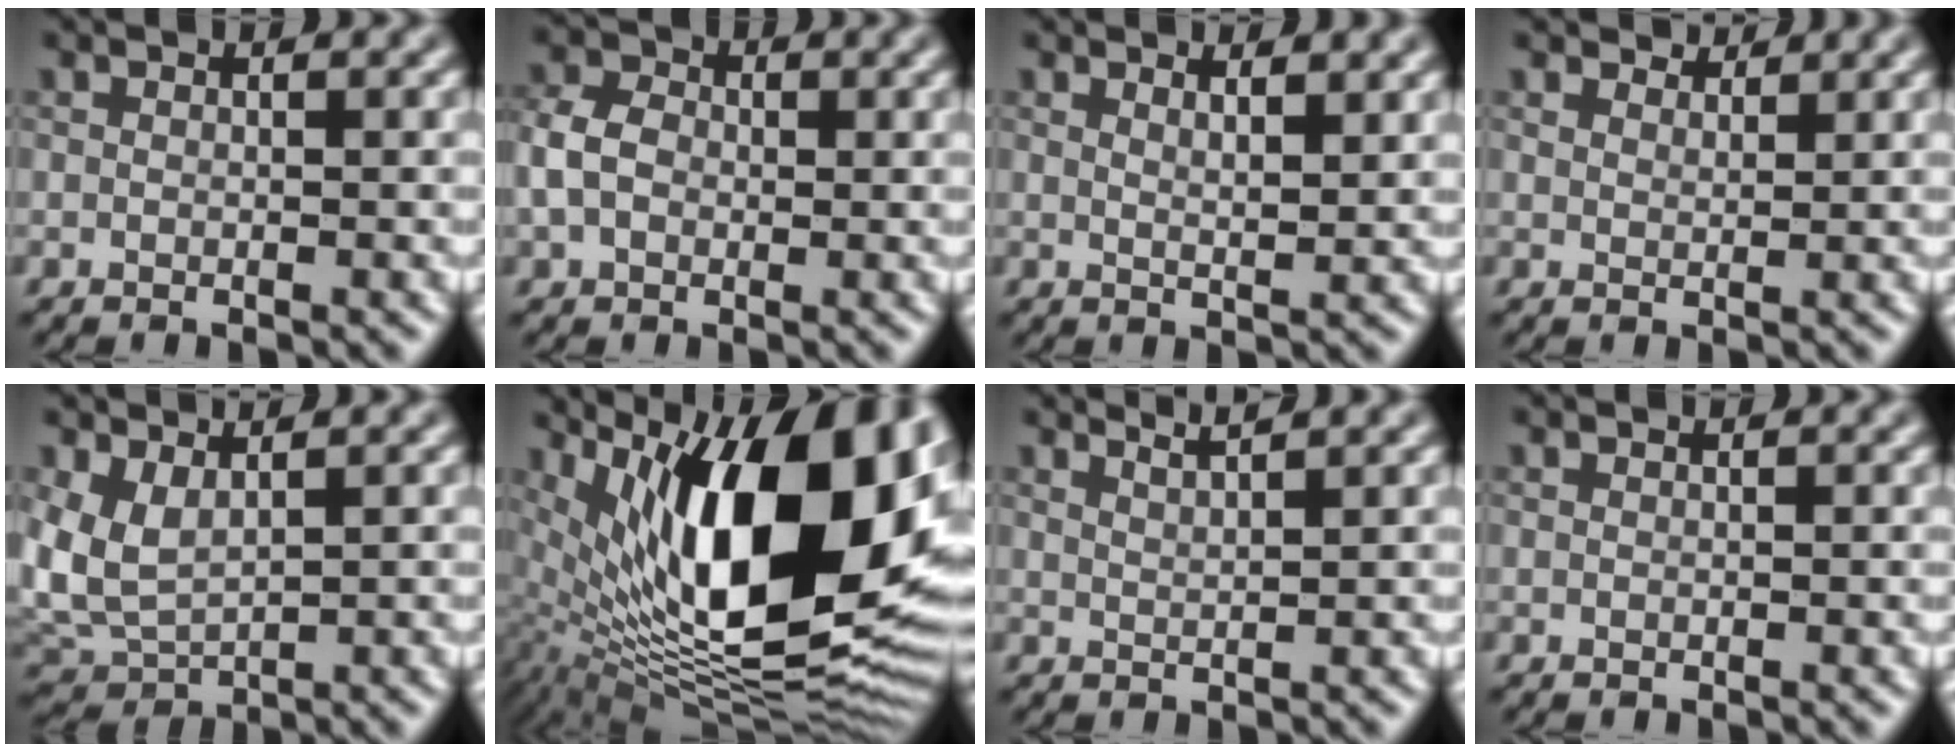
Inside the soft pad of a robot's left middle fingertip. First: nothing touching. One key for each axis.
{"total": 3.1, "fx": -0.2, "fy": 2.5, "fz": 1.8, "tx": -0.057, "ty": 0.003, "tz": -0.009}
{"total": 2.6, "fx": 1.7, "fy": 0.8, "fz": 1.8, "tx": -0.016, "ty": 0.005, "tz": 0.014}
{"total": 2.5, "fx": 2.5, "fy": 0.4, "fz": 0.1, "tx": -0.016, "ty": -0.003, "tz": 0.042}
{"total": 3.2, "fx": 1.0, "fy": 2.0, "fz": 2.3, "tx": -0.077, "ty": -0.009, "tz": 0.029}
{"total": 18.0, "fx": 4.2, "fy": 8.1, "fz": 15.5, "tx": -0.232, "ty": -0.003, "tz": 0.076}
{"total": 1.6, "fx": 1.5, "fy": 0.2, "fz": 0.6, "tx": -0.004, "ty": 0.006, "tz": 0.013}
{"total": 0.0}